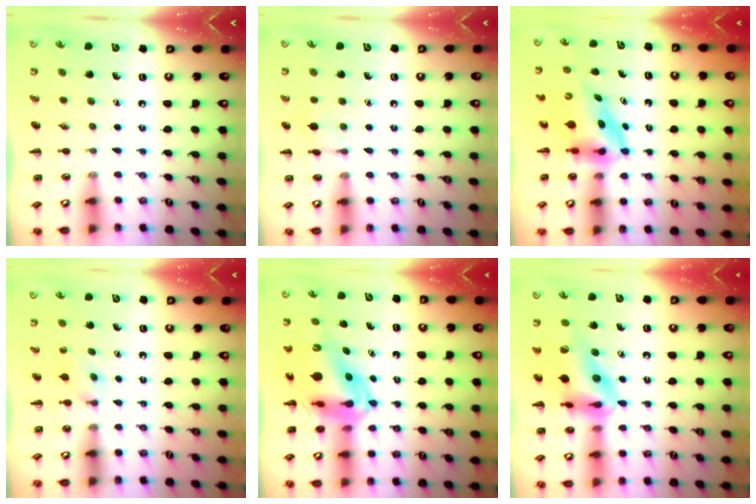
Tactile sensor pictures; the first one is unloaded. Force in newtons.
{"total": 6.2, "press": 6.0, "slide": 1.6}
{"total": 3.8, "press": 3.7, "slide": 0.6}
{"total": 2.8, "press": 2.5, "slide": 1.2}
{"total": 11.7, "press": 11.2, "slide": 3.5}
{"total": 16.7, "press": 16.4, "slide": 3.3}